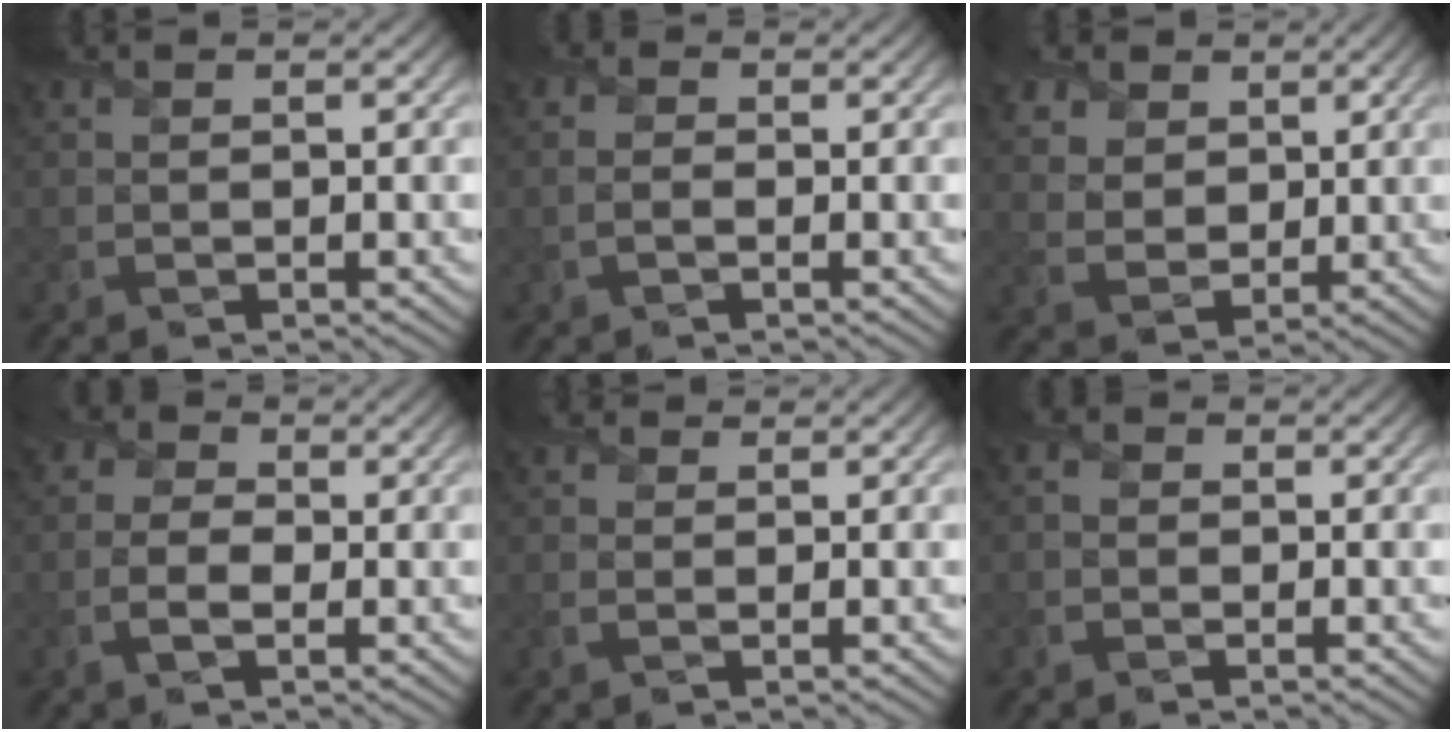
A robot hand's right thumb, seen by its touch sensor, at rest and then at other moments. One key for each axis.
{"total": 1.4, "fx": -0.4, "fy": 0.9, "fz": 1.0, "tx": -0.024, "ty": 0.002, "tz": -0.015}
{"total": 8.2, "fx": 4.4, "fy": 6.1, "fz": 3.3, "tx": -0.140, "ty": 0.001, "tz": 0.089}
{"total": 3.5, "fx": -0.7, "fy": 2.3, "fz": 2.5, "tx": -0.059, "ty": 0.000, "tz": -0.021}
{"total": 1.4, "fx": 0.6, "fy": 0.9, "fz": 0.9, "tx": -0.026, "ty": 0.003, "tz": 0.009}
{"total": 1.7, "fx": -0.6, "fy": 1.3, "fz": 1.0, "tx": -0.021, "ty": 0.002, "tz": -0.016}